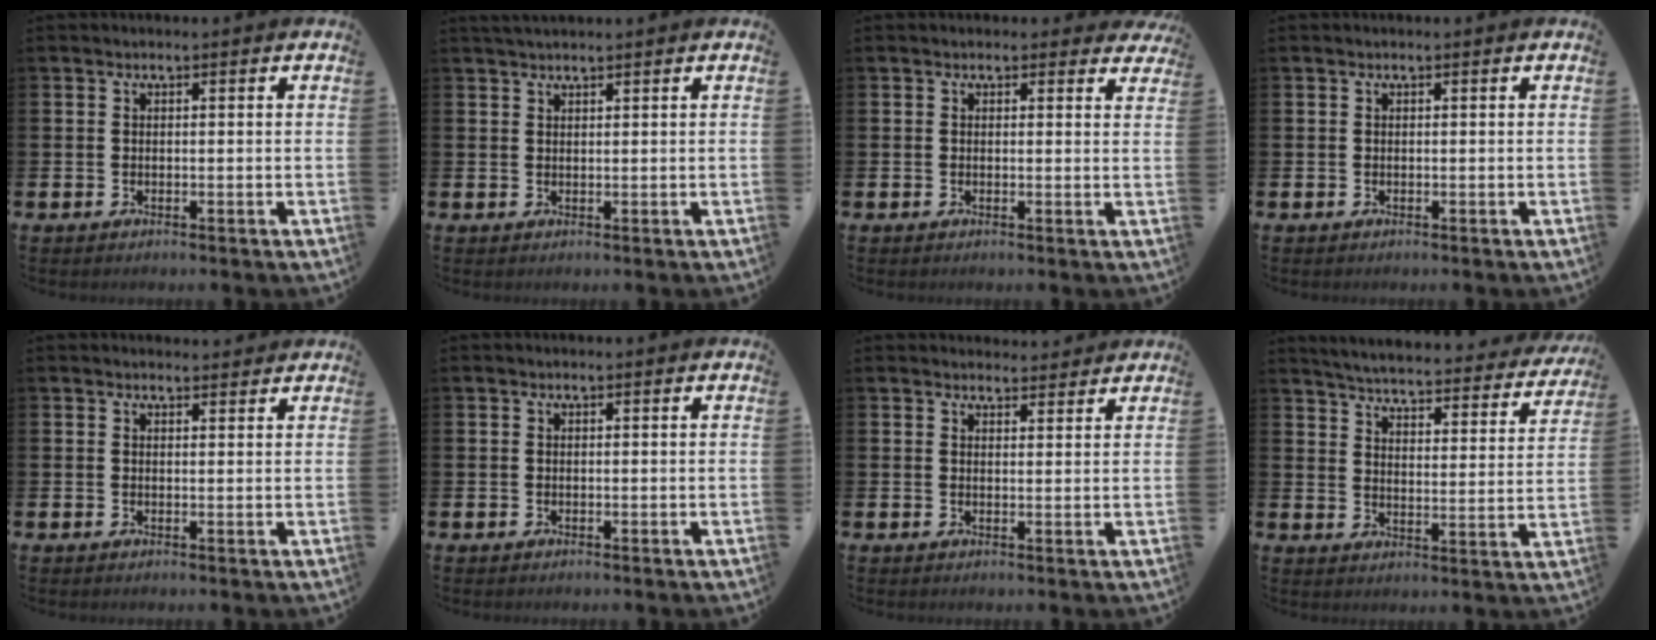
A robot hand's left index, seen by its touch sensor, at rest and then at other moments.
{"total": 1.5, "force": [1.5, 0.1, 0.4], "torque": [-0.009, 0.002, 0.027]}
{"total": 1.2, "force": [1.0, 0.7, 0.1], "torque": [0.004, 0.005, 0.016]}
{"total": 0.0}
{"total": 1.2, "force": [1.2, 0.3, 0.1], "torque": [0.013, -0.007, 0.018]}
{"total": 0.0}
{"total": 2.4, "force": [2.4, 0.5, -0.1], "torque": [0.006, -0.014, 0.041]}
{"total": 4.7, "force": [4.5, 0.4, 1.2], "torque": [-0.050, -0.038, 0.074]}